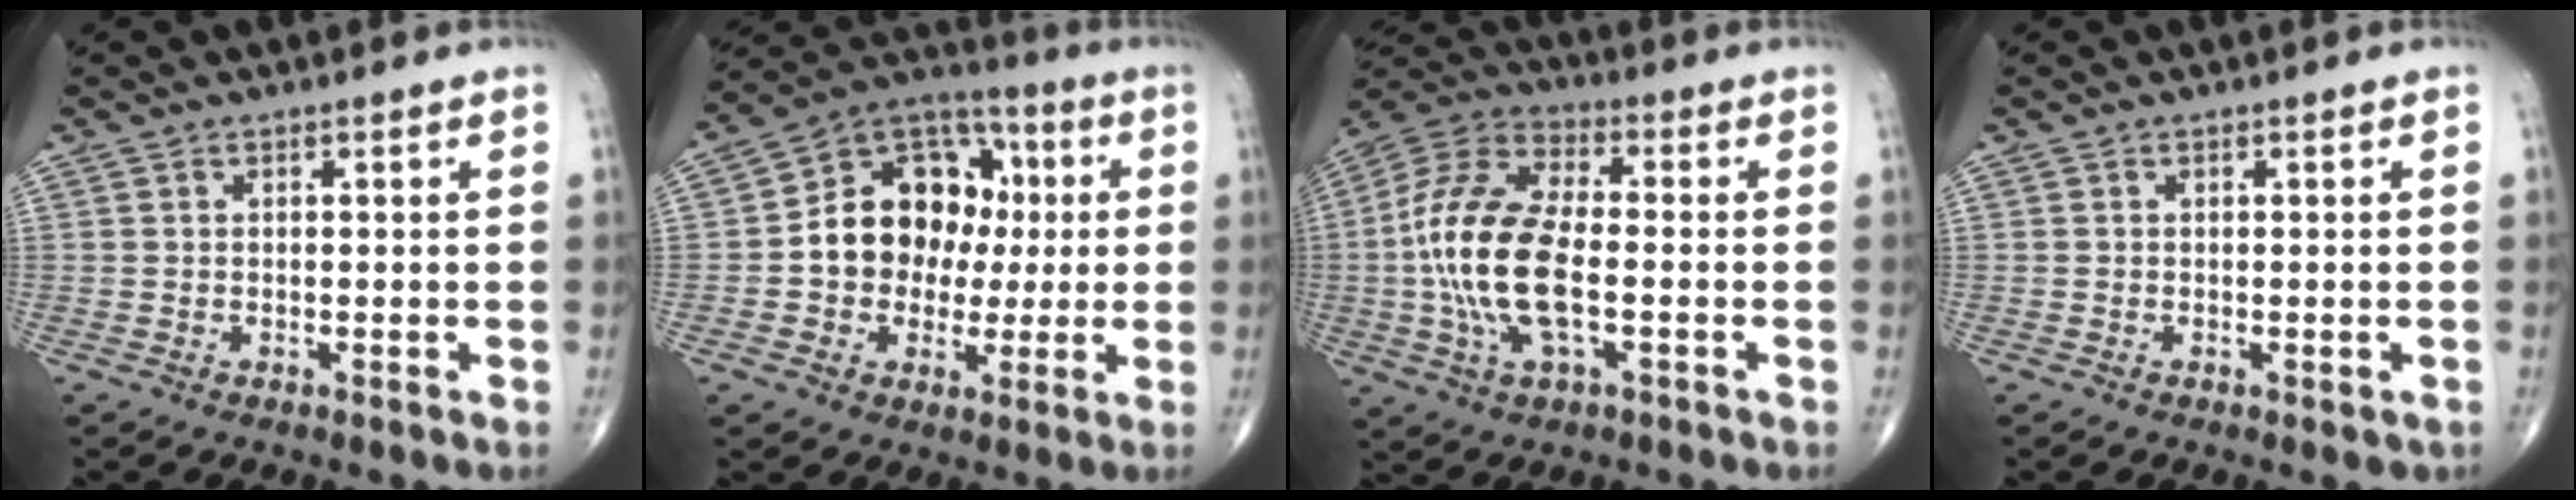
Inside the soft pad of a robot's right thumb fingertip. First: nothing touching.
{"total": 16.1, "force": [0.5, 12.9, 9.7], "torque": [-0.100, 0.031, 0.001]}
{"total": 17.9, "force": [-2.2, 8.2, 15.7], "torque": [-0.334, 0.024, -0.044]}
{"total": 1.0, "force": [-0.4, 0.6, 0.8], "torque": [-0.007, -0.003, -0.002]}